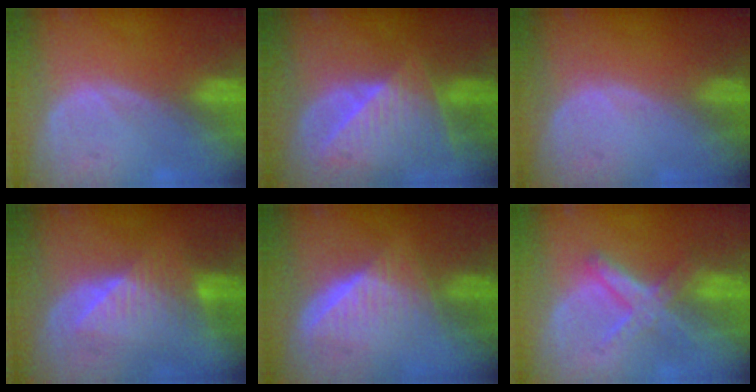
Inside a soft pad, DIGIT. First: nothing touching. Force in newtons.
{"total": 9.1, "press": 8.1, "slide": 4.1}
{"total": 0.0}
{"total": 6.6, "press": 6.6, "slide": 0.5}
{"total": 6.7, "press": 6.0, "slide": 3.0}
{"total": 6.4, "press": 5.7, "slide": 3.0}